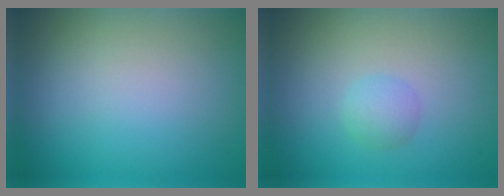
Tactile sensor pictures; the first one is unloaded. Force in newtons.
{"total": 1.5, "press": 1.5, "slide": 0.1}